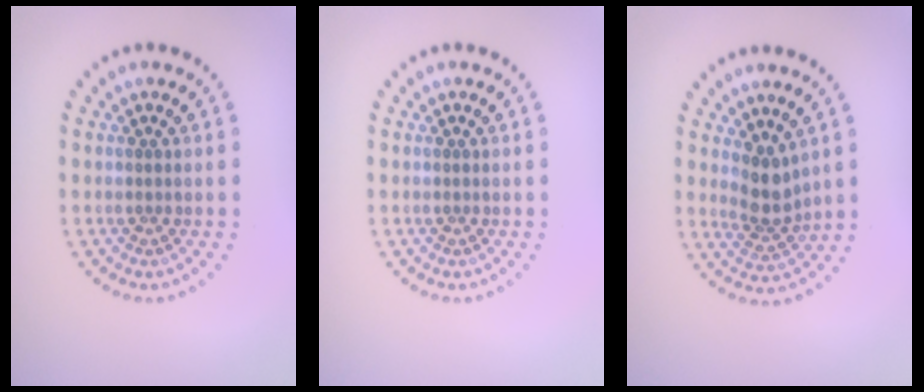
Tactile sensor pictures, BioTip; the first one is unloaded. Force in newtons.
{"total": 0.0}
{"total": 2.9, "press": 2.3, "slide": 1.7}